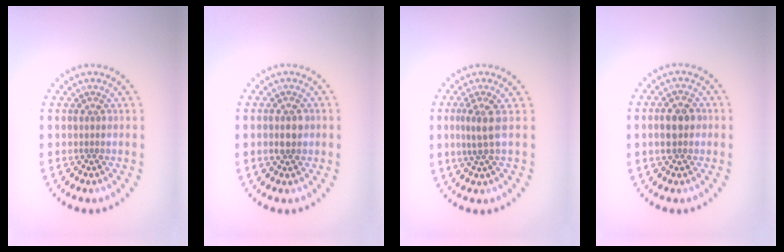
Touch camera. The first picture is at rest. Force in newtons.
{"total": 2.2, "press": 2.2, "slide": 0.1}
{"total": 2.3, "press": 1.5, "slide": 1.7}
{"total": 2.5, "press": 2.5, "slide": 0.2}